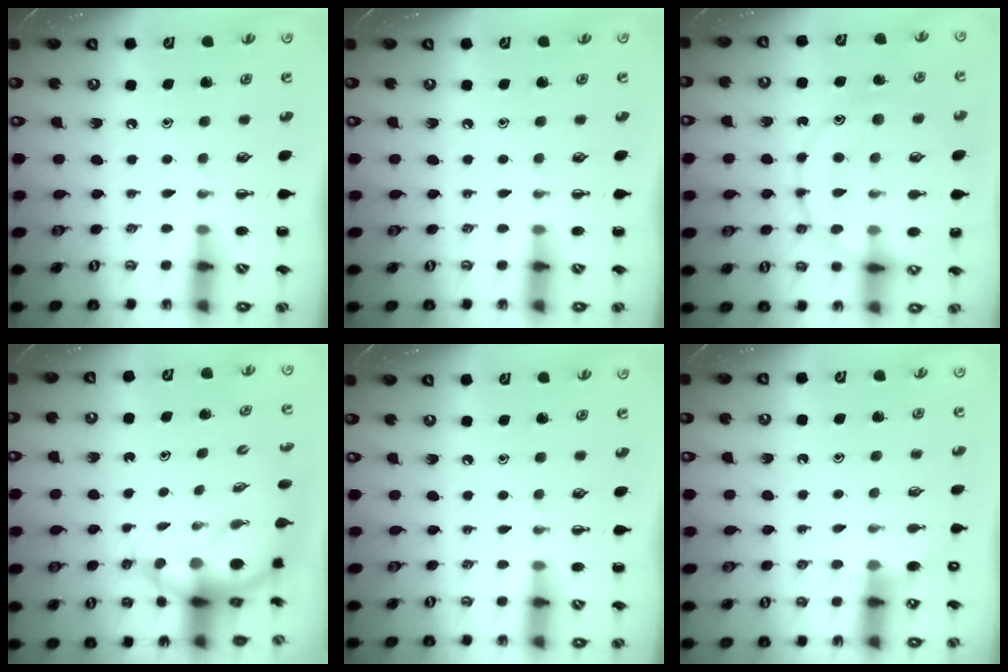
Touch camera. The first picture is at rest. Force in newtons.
{"total": 0.0}
{"total": 16.3, "press": 16.3, "slide": 0.6}
{"total": 7.0, "press": 6.9, "slide": 1.3}
{"total": 0.0}
{"total": 5.2, "press": 5.0, "slide": 1.3}